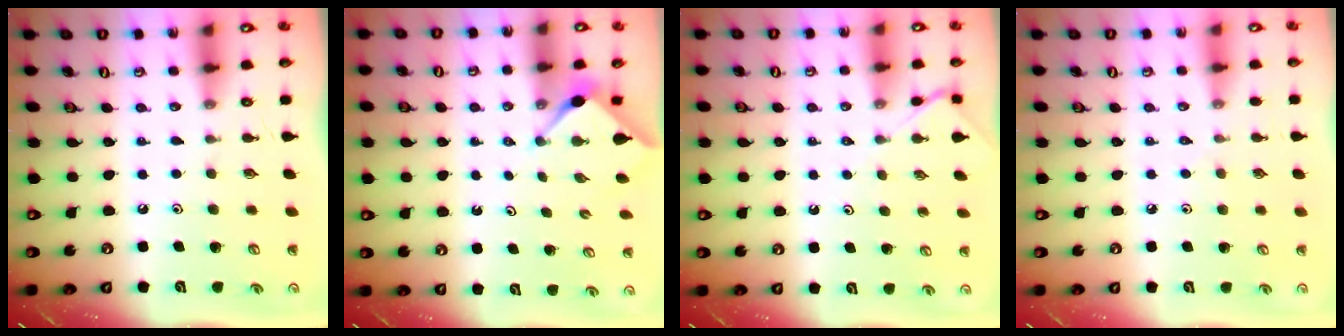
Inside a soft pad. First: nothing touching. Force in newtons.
{"total": 2.9, "press": 2.8, "slide": 0.3}
{"total": 5.2, "press": 5.1, "slide": 0.7}
{"total": 3.1, "press": 3.1, "slide": 0.6}